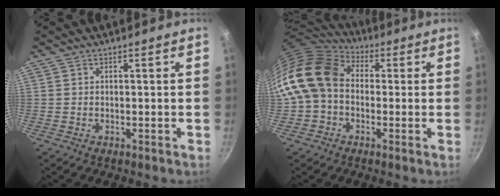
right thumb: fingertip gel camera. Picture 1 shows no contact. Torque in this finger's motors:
{"motor_torque": [0.89, 2.38, 1.17, -1.11, 0.35]}